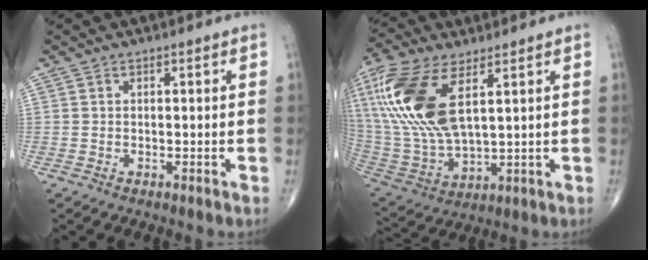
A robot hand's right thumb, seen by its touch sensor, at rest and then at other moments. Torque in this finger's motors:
{"motor_torque": [-1.03, 2.22, 1.98, 0.79, 0.69]}